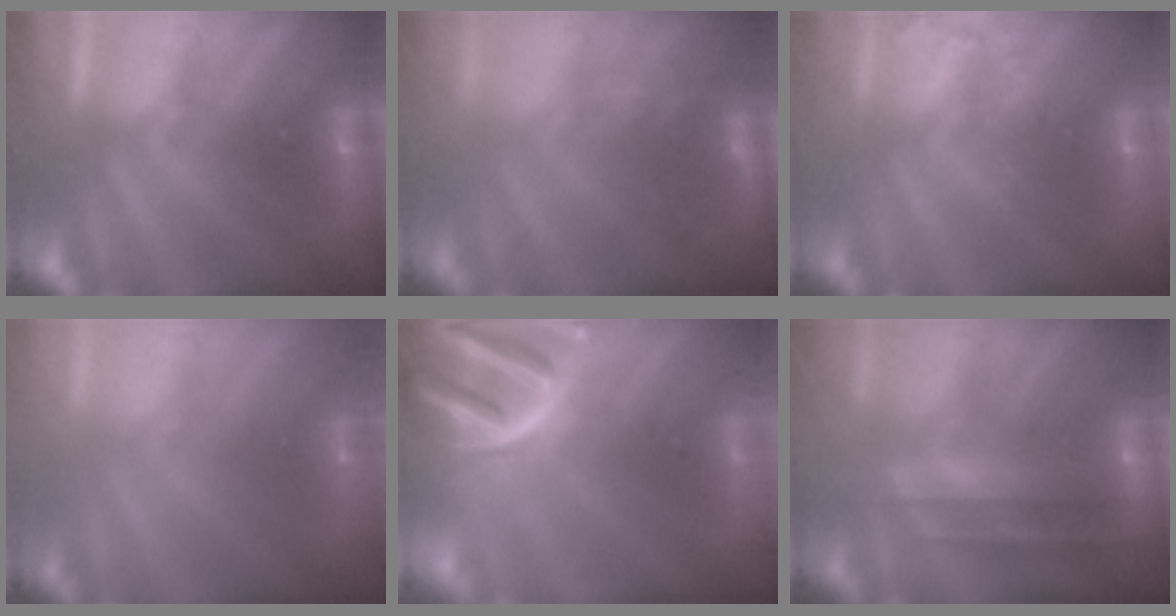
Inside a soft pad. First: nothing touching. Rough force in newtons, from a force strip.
{"total": 7.3}
{"total": 1.5}
{"total": 3.4}
{"total": 9.0}
{"total": 8.0}